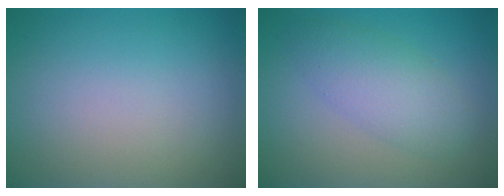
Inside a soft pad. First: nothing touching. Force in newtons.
{"total": 3.8, "press": 3.8, "slide": 0.1}